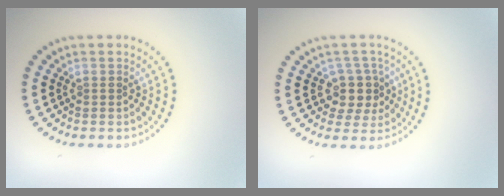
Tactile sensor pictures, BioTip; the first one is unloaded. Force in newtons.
{"total": 3.0, "press": 2.4, "slide": 1.7}